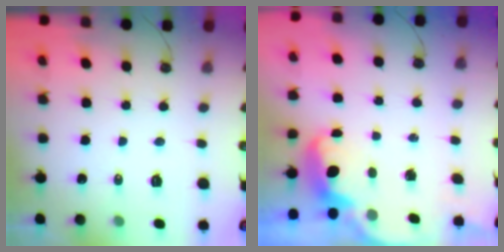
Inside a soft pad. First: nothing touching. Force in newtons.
{"total": 2.4, "press": 2.4, "slide": 0.6}